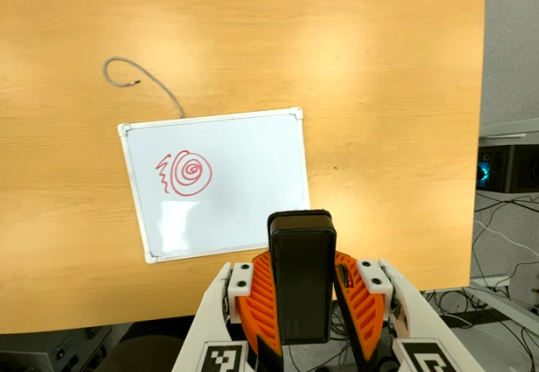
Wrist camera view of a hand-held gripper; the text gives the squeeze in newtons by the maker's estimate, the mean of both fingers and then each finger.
{"total": 7.6, "left": 7.0, "right": 8.2}